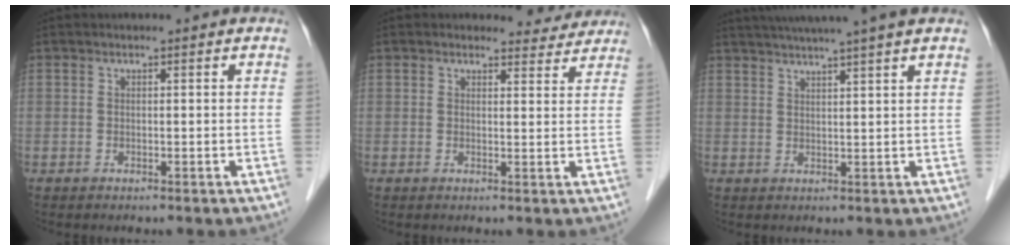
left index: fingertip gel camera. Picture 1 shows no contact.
{"total": 3.8, "force": [3.6, 1.3, -0.5], "torque": [0.010, -0.006, 0.030]}
{"total": 10.5, "force": [8.9, -1.2, 5.5], "torque": [-0.089, 0.025, 0.115]}